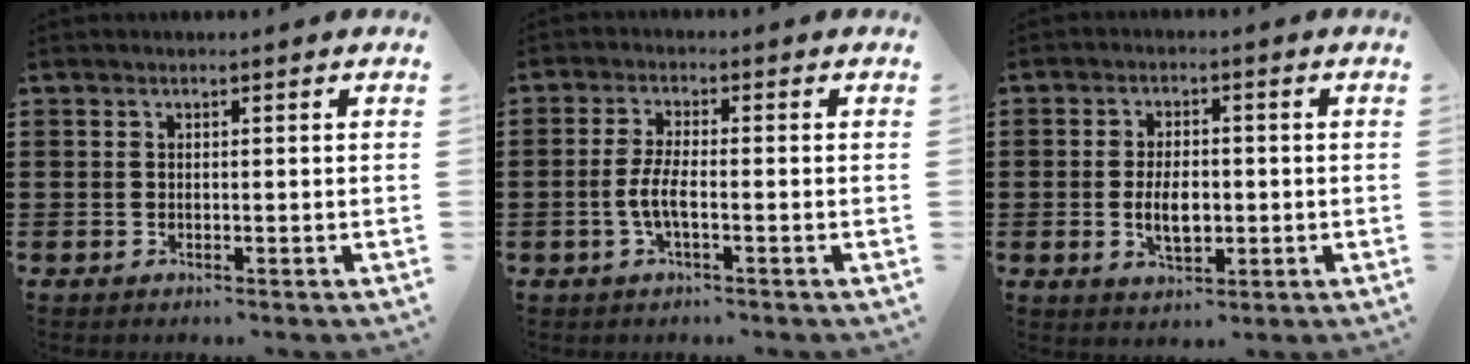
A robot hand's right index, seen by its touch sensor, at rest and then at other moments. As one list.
[{"total": 4.2, "force": [-1.3, 1.0, 3.9], "torque": [-0.095, -0.006, -0.033]}, {"total": 5.0, "force": [-0.8, 2.7, 4.2], "torque": [-0.069, -0.004, -0.018]}]